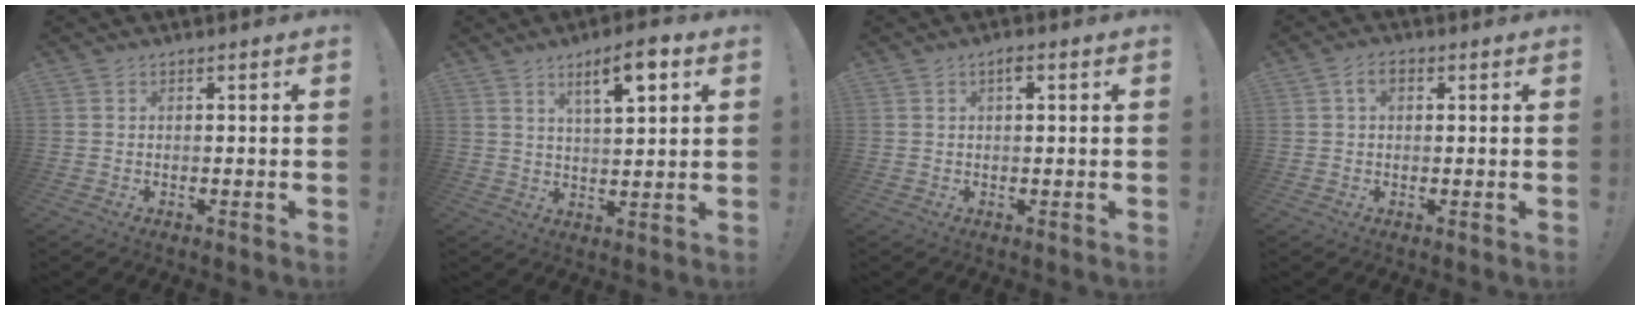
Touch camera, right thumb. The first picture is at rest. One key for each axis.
{"total": 8.9, "fx": 4.6, "fy": 2.3, "fz": 7.3, "tx": -0.107, "ty": -0.016, "tz": 0.072}
{"total": 2.2, "fx": 0.9, "fy": 0.8, "fz": 1.8, "tx": -0.026, "ty": 0.003, "tz": 0.011}
{"total": 3.6, "fx": 1.1, "fy": 2.4, "fz": 2.5, "tx": -0.040, "ty": 0.006, "tz": 0.019}